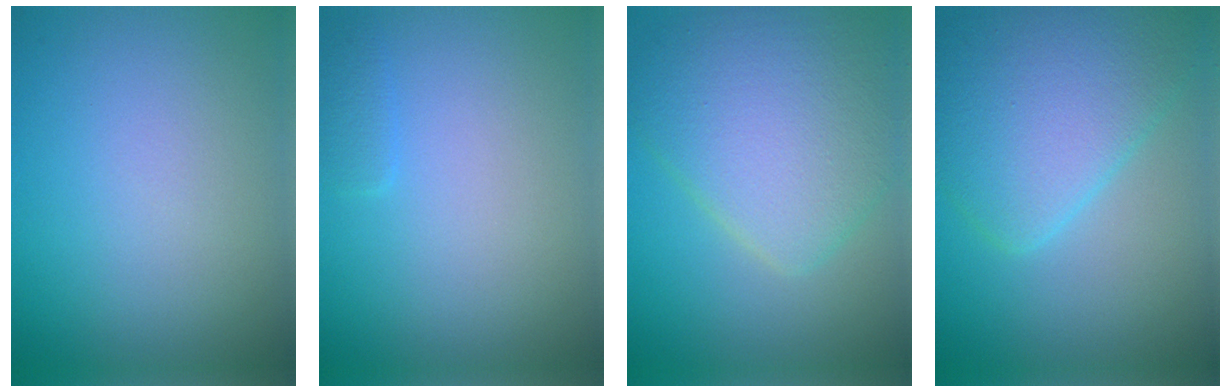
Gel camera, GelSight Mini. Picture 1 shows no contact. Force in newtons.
{"total": 0.9, "press": 0.9, "slide": 0.1}
{"total": 8.0, "press": 8.0, "slide": 0.3}
{"total": 7.3, "press": 7.3, "slide": 0.3}